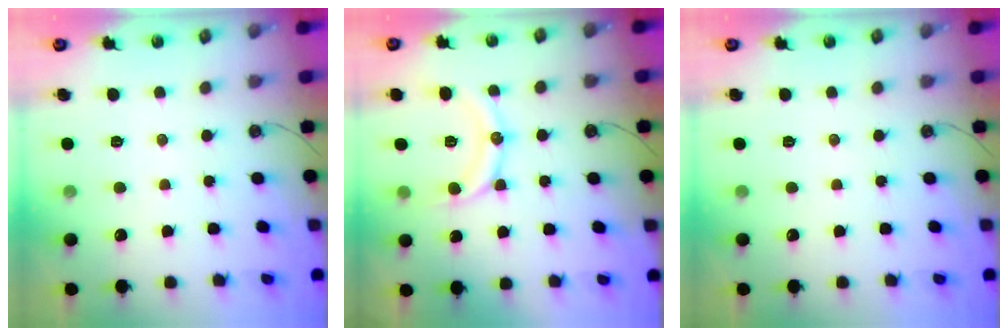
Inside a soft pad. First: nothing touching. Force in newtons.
{"total": 11.1, "press": 11.1, "slide": 0.5}
{"total": 0.0}